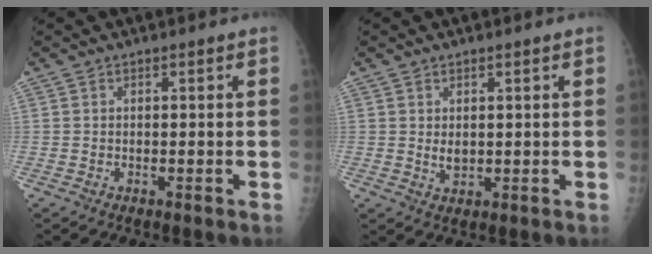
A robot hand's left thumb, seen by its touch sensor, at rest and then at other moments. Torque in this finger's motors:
{"motor_torque": [0.41, 0.51, 0.33, -0.21, 0.00]}